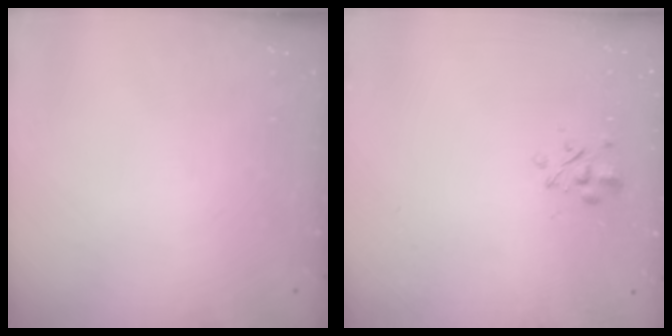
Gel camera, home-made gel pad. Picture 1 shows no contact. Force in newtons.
{"total": 2.3, "press": 2.2, "slide": 0.9}